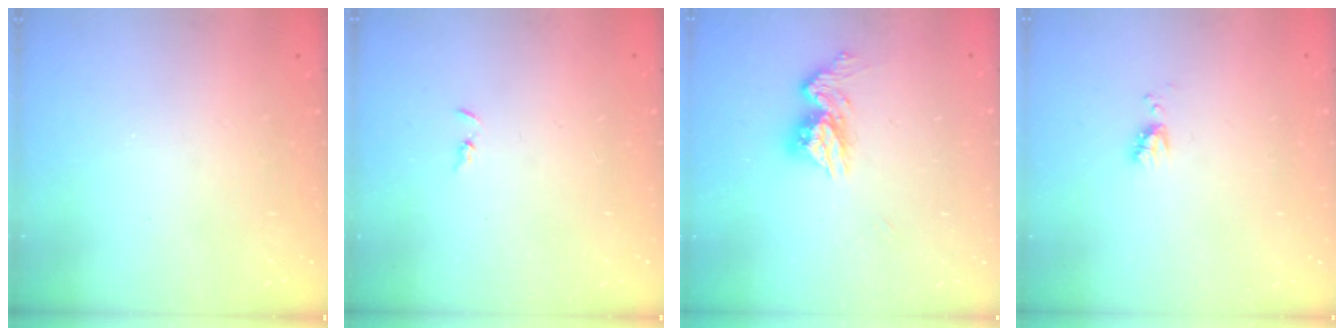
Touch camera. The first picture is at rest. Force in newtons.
{"total": 1.3, "press": 1.2, "slide": 0.3}
{"total": 10.7, "press": 10.6, "slide": 1.0}
{"total": 4.3, "press": 4.2, "slide": 0.7}